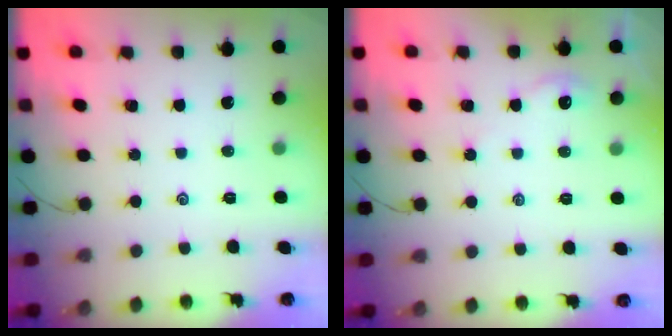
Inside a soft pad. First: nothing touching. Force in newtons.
{"total": 1.9, "press": 1.9, "slide": 0.4}